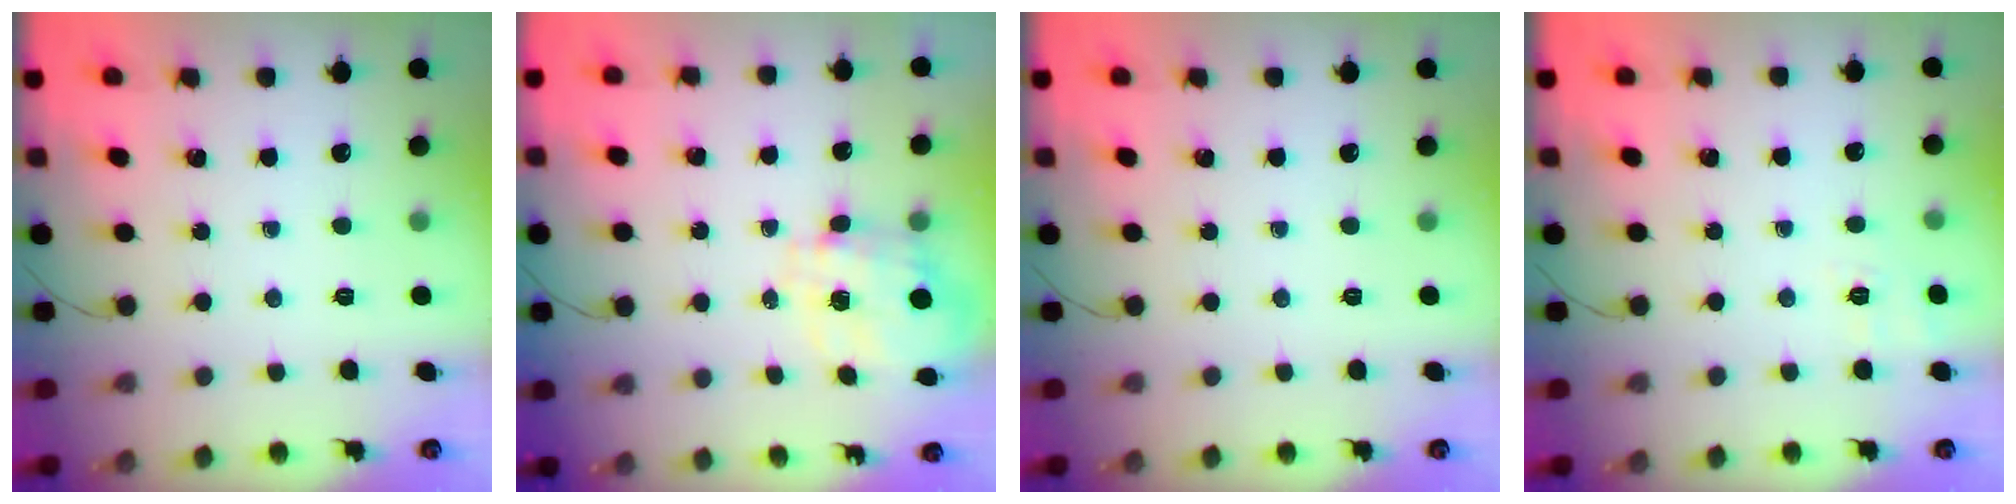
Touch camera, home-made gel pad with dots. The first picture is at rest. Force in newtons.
{"total": 3.4, "press": 3.2, "slide": 1.0}
{"total": 0.0}
{"total": 2.6, "press": 1.6, "slide": 2.1}